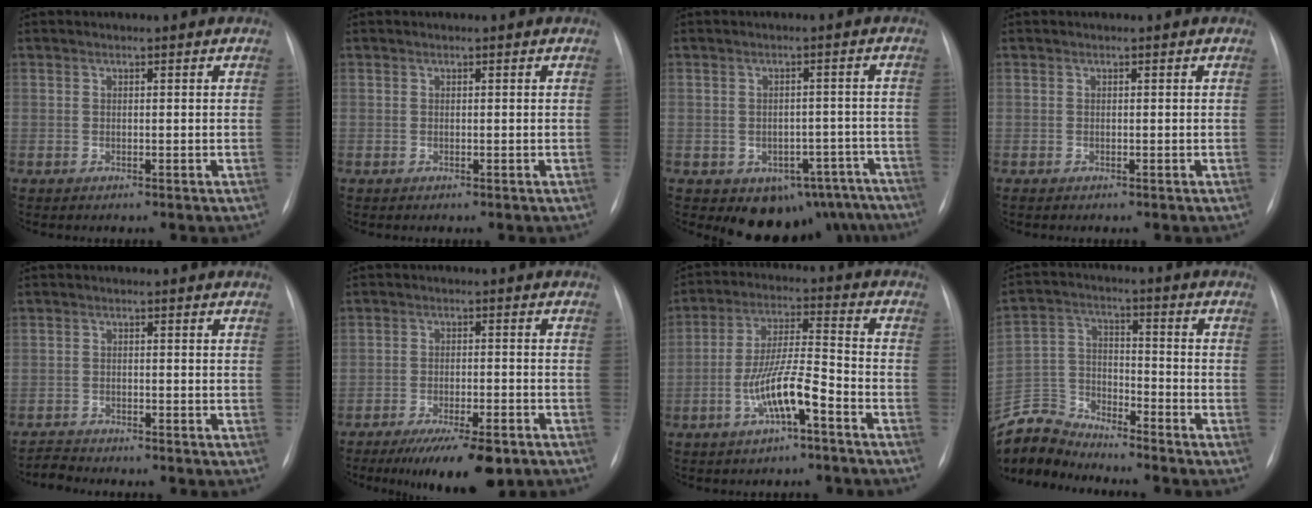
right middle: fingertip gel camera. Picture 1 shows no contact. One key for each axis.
{"total": 0.0}
{"total": 10.7, "fx": -7.8, "fy": 6.7, "fz": 3.1, "tx": -0.010, "ty": 0.028, "tz": -0.092}
{"total": 0.0}
{"total": 1.8, "fx": -1.6, "fy": -0.4, "fz": -0.7, "tx": 0.013, "ty": -0.013, "tz": -0.031}
{"total": 9.8, "fx": -6.8, "fy": 2.6, "fz": 6.6, "tx": -0.098, "ty": -0.012, "tz": -0.103}
{"total": 9.1, "fx": -4.1, "fy": 1.4, "fz": 8.0, "tx": -0.163, "ty": 0.009, "tz": -0.075}
{"total": 8.4, "fx": -8.3, "fy": 0.6, "fz": -0.9, "tx": 0.010, "ty": 0.018, "tz": -0.166}